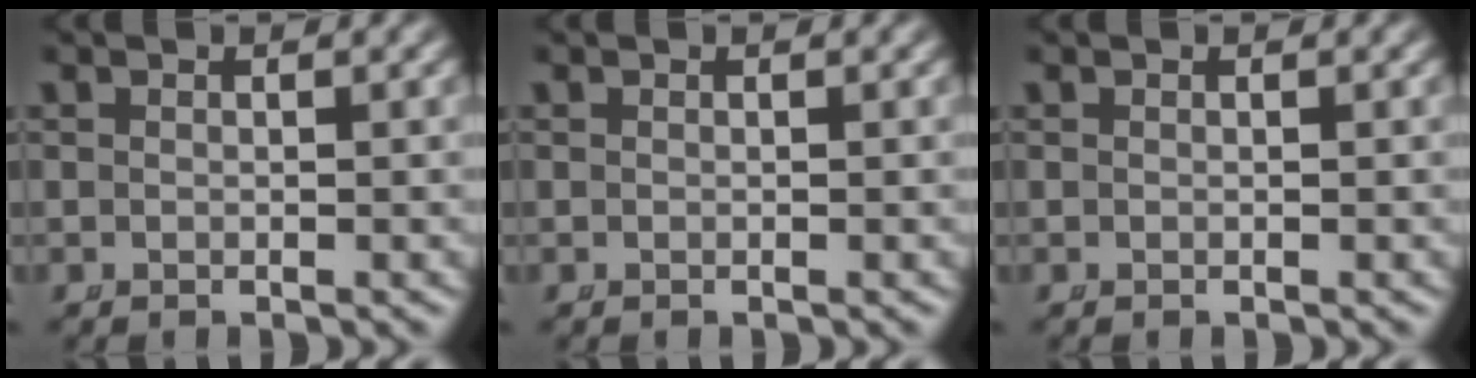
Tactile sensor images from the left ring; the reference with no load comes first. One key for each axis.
{"total": 0.0}
{"total": 0.0}